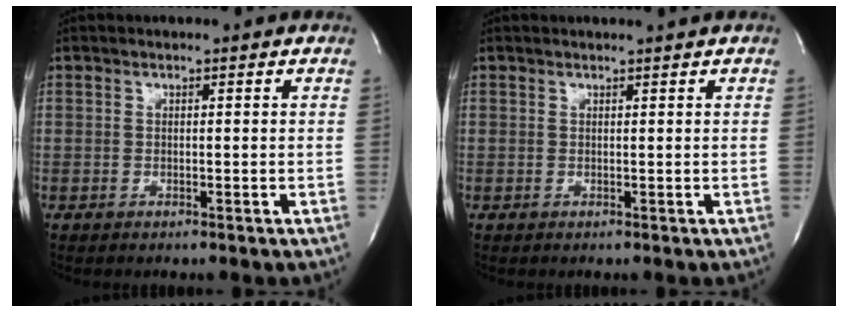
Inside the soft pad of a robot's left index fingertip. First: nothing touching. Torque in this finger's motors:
{"motor_torque": [-0.09, 0.10, -0.05, -0.03]}